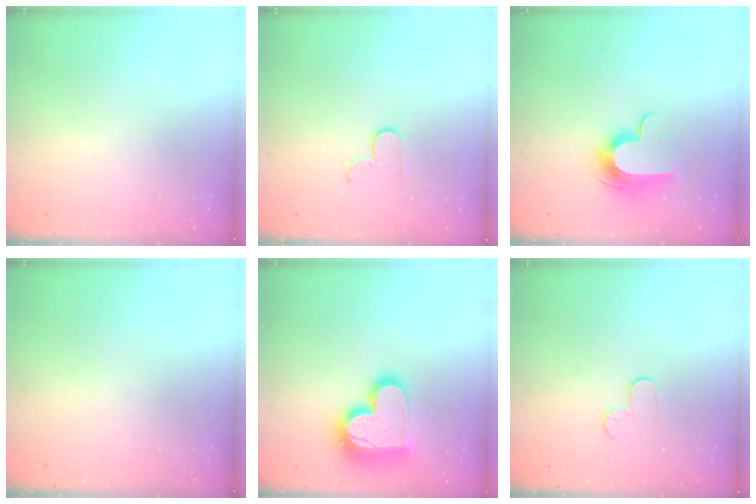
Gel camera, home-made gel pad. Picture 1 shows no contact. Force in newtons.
{"total": 3.3, "press": 3.3, "slide": 0.4}
{"total": 11.8, "press": 11.8, "slide": 0.7}
{"total": 0.0}
{"total": 17.8, "press": 17.7, "slide": 1.5}
{"total": 5.9, "press": 5.9, "slide": 0.5}